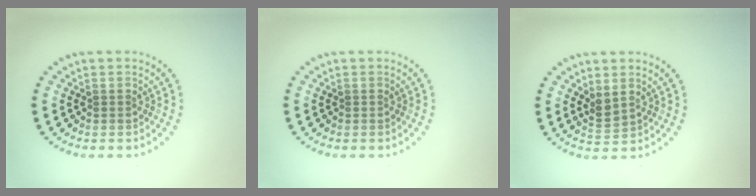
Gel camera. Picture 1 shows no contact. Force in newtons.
{"total": 0.0}
{"total": 1.6, "press": 1.4, "slide": 0.8}